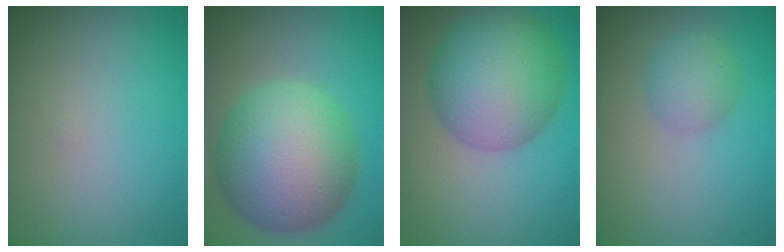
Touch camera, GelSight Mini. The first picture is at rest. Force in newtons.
{"total": 12.0, "press": 12.0, "slide": 0.4}
{"total": 8.6, "press": 8.6, "slide": 0.1}
{"total": 2.5, "press": 2.5, "slide": 0.1}